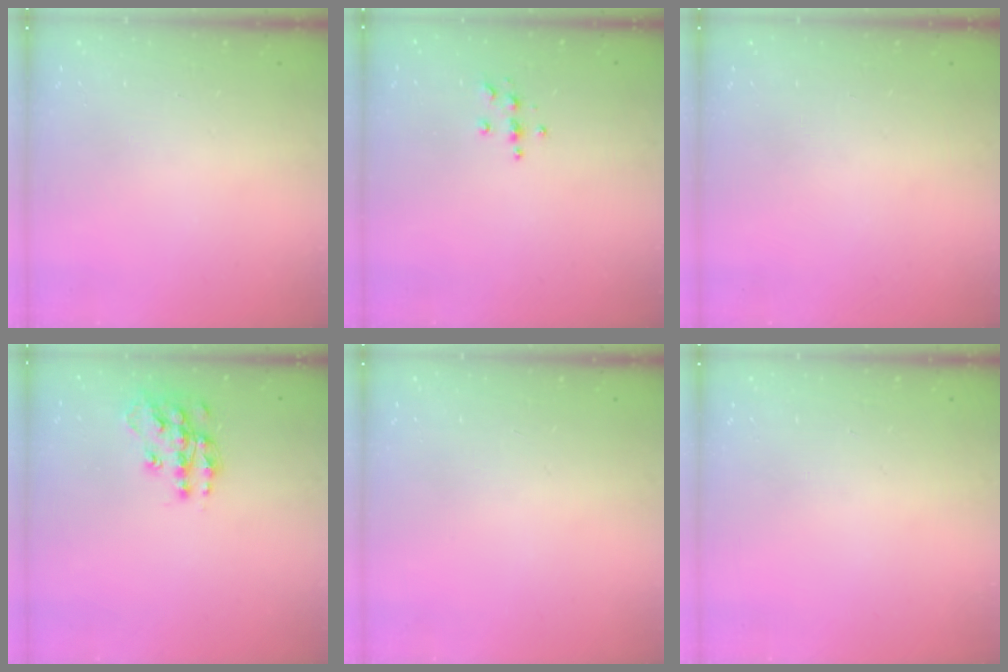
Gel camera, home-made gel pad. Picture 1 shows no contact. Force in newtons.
{"total": 3.9, "press": 3.9, "slide": 0.4}
{"total": 0.0}
{"total": 13.2, "press": 13.1, "slide": 0.9}
{"total": 0.0}
{"total": 0.0}